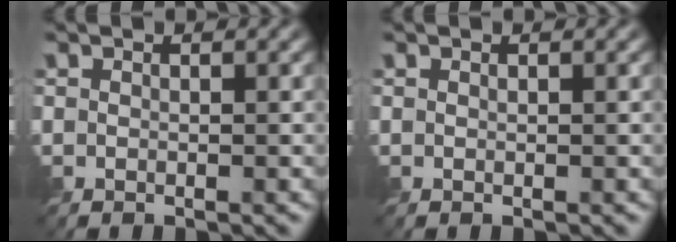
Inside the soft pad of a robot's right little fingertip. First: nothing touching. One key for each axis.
{"total": 0.0}